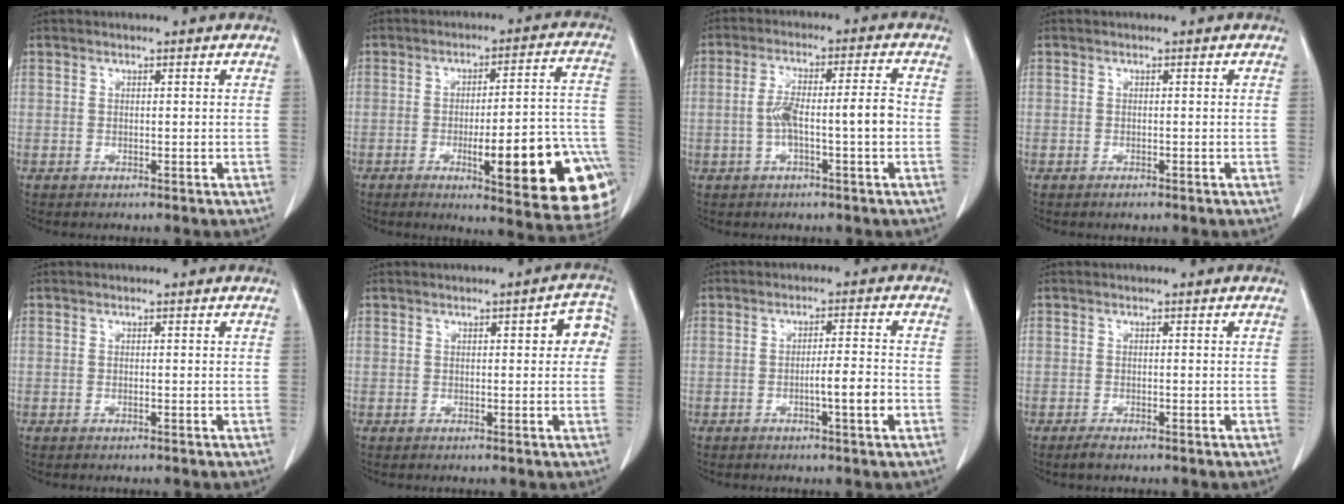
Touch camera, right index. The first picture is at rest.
{"total": 20.8, "force": [-7.0, 3.3, 19.3], "torque": [-0.155, 0.017, -0.076]}
{"total": 7.2, "force": [-1.3, 0.8, 7.1], "torque": [-0.132, 0.022, -0.019]}
{"total": 0.7, "force": [-0.5, 0.1, 0.4], "torque": [-0.010, -0.003, -0.004]}
{"total": 0.0}
{"total": 4.2, "force": [0.8, 1.5, 3.8], "torque": [-0.032, 0.015, 0.003]}
{"total": 4.5, "force": [-1.6, -0.1, 4.2], "torque": [-0.062, 0.000, -0.023]}
{"total": 1.4, "force": [-1.1, 0.2, 0.8], "torque": [-0.025, -0.006, -0.018]}